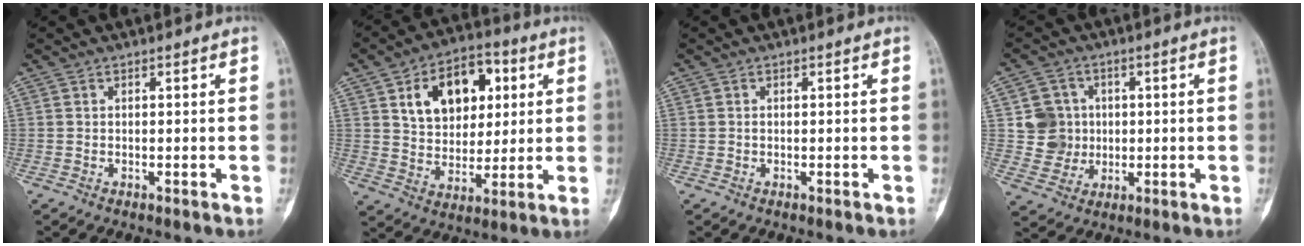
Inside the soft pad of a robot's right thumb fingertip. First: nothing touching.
{"total": 15.5, "force": [5.1, 10.3, 10.4], "torque": [-0.120, -0.004, 0.084]}
{"total": 0.0}
{"total": 7.6, "force": [1.0, 7.4, 1.3], "torque": [0.018, 0.007, 0.020]}